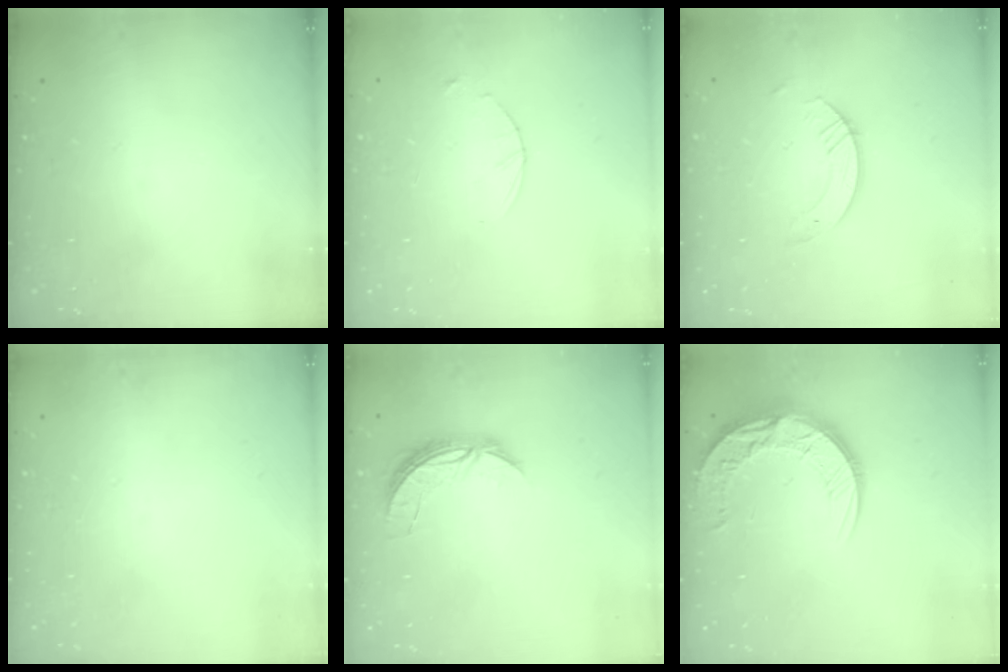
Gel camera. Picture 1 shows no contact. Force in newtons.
{"total": 1.6, "press": 1.6, "slide": 0.2}
{"total": 3.8, "press": 3.7, "slide": 0.4}
{"total": 0.0}
{"total": 6.5, "press": 6.5, "slide": 0.5}
{"total": 13.2, "press": 13.2, "slide": 1.2}